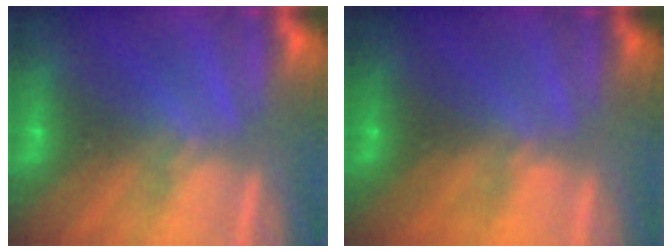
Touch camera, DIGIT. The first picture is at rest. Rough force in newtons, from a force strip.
{"total": 3.9}